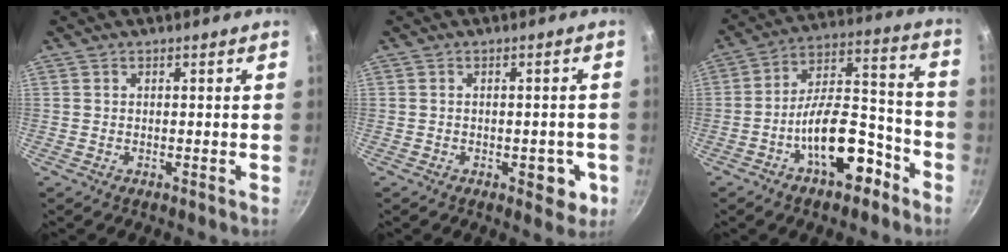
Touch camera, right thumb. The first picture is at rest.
{"total": 5.2, "force": [-1.6, 2.9, 4.0], "torque": [-0.025, 0.008, -0.017]}
{"total": 15.7, "force": [-7.7, 7.4, 11.5], "torque": [-0.139, 0.082, -0.119]}